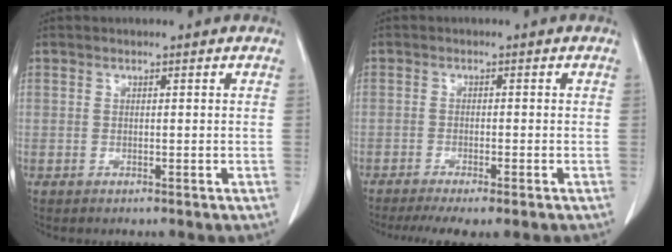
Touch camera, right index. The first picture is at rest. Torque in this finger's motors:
{"motor_torque": [0.81, -0.85, 0.37, 0.10]}